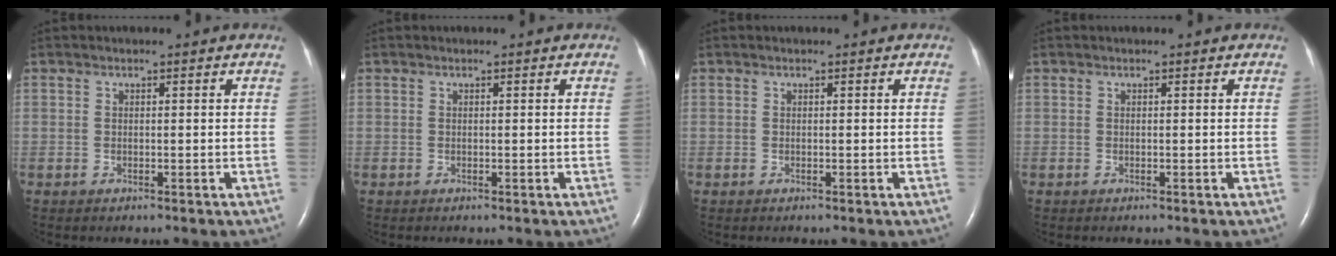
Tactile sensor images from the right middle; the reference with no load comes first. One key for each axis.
{"total": 0.0}
{"total": 0.0}
{"total": 0.0}